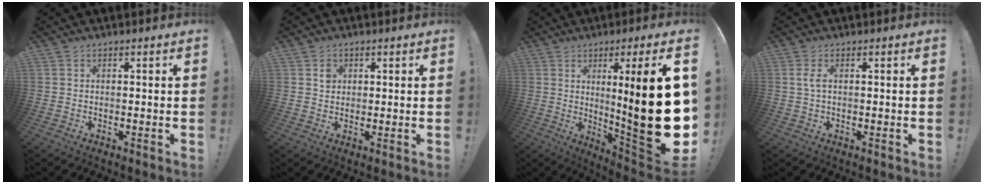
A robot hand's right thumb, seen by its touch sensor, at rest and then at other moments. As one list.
[{"total": 2.1, "force": [0.8, 1.9, 0.6], "torque": [0.017, -0.010, 0.008]}, {"total": 24.9, "force": [2.7, 1.7, 24.7], "torque": [-0.382, -0.052, 0.037]}, {"total": 2.3, "force": [0.3, 0.8, 2.2], "torque": [-0.041, 0.003, 0.006]}]